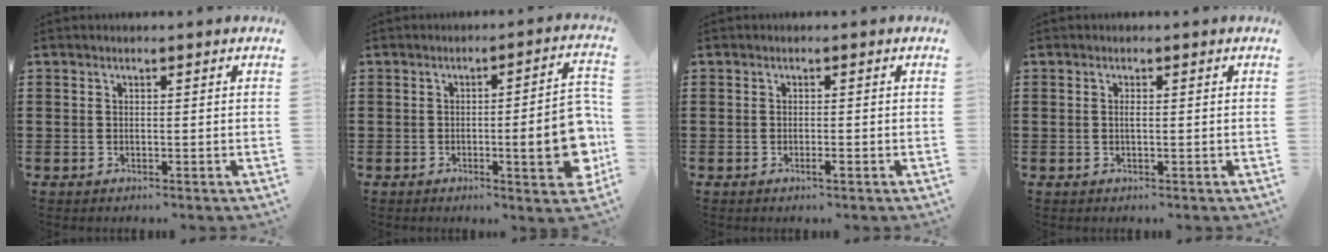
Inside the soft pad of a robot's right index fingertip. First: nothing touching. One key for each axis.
{"total": 11.3, "fx": -2.1, "fy": 2.4, "fz": 10.8, "tx": -0.141, "ty": -0.014, "tz": -0.033}
{"total": 1.0, "fx": -0.6, "fy": 0.0, "fz": 0.8, "tx": -0.015, "ty": -0.007, "tz": -0.009}
{"total": 0.7, "fx": -0.1, "fy": -0.1, "fz": 0.6, "tx": -0.012, "ty": -0.005, "tz": -0.002}